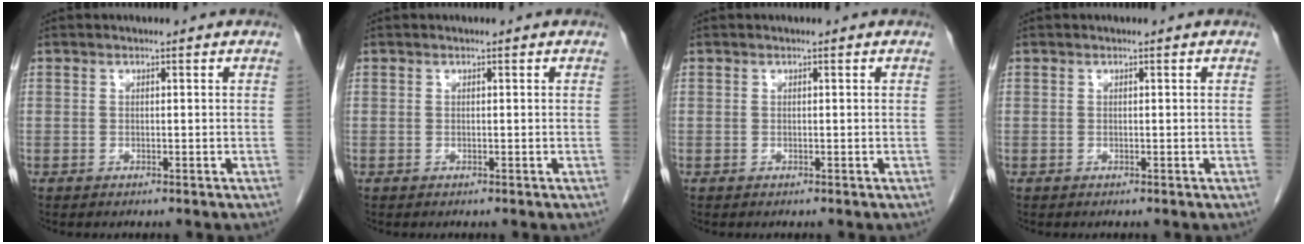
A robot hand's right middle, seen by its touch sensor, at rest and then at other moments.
{"total": 0.0}
{"total": 0.0}
{"total": 0.0}